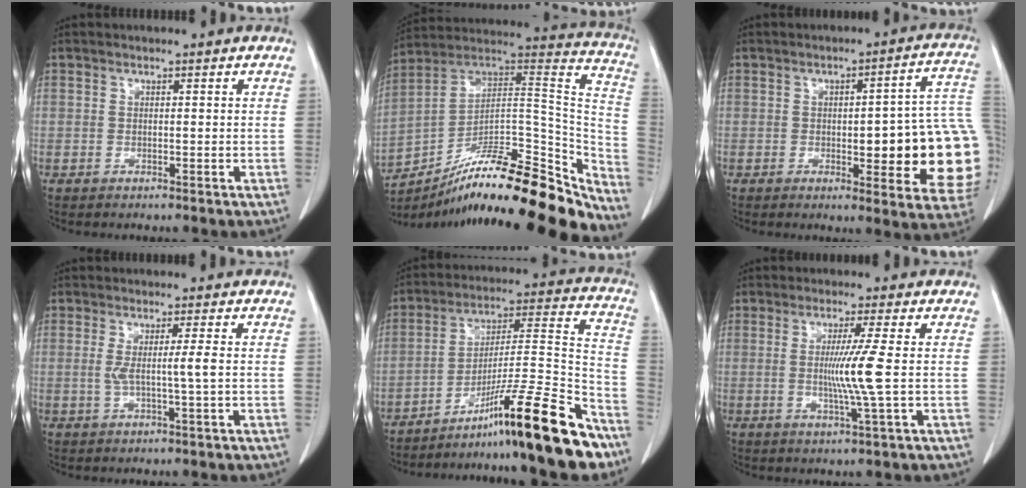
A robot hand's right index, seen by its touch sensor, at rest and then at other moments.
{"total": 28.7, "force": [-23.1, 6.3, 15.8], "torque": [-0.143, 0.045, -0.340]}
{"total": 17.9, "force": [-1.7, 3.8, 17.5], "torque": [-0.144, 0.025, -0.006]}
{"total": 3.3, "force": [0.0, -0.8, 3.2], "torque": [-0.062, -0.005, 0.000]}
{"total": 20.0, "force": [-14.6, -0.6, 13.7], "torque": [-0.195, 0.011, -0.240]}
{"total": 6.3, "force": [-0.1, -1.8, 6.1], "torque": [-0.115, -0.017, -0.001]}